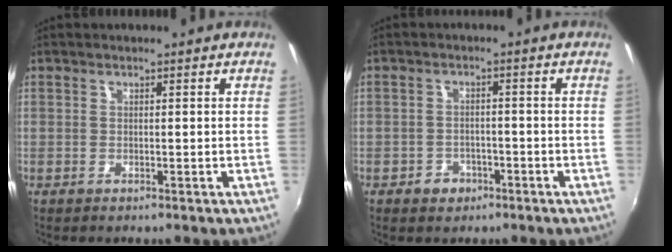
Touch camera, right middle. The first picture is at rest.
{"total": 3.7, "force": [-2.3, 2.8, 0.9], "torque": [-0.029, 0.009, -0.032]}